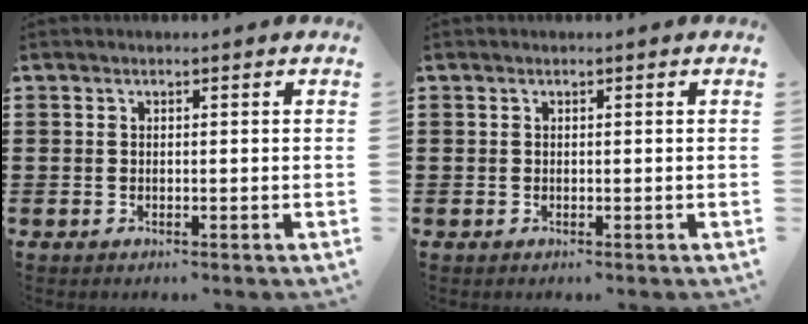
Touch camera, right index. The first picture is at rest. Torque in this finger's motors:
{"motor_torque": [-0.21, 0.23, 0.00, 0.00]}